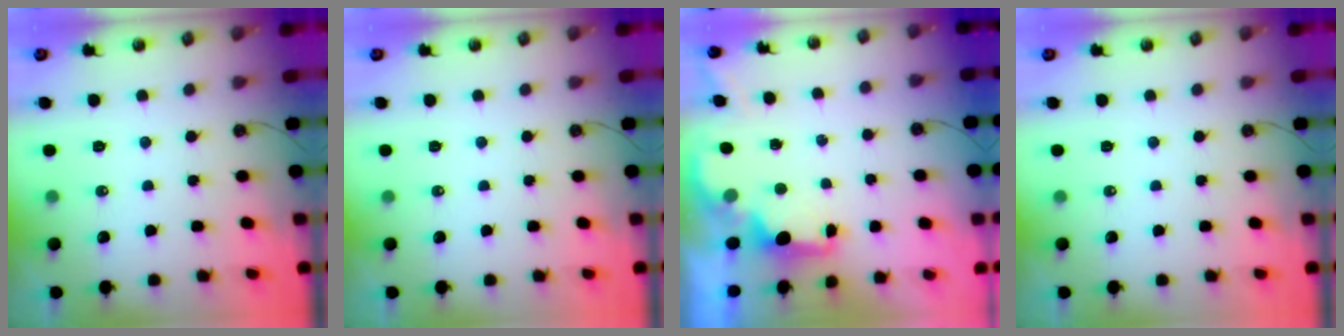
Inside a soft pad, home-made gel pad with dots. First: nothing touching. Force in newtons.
{"total": 0.0}
{"total": 1.8, "press": 1.6, "slide": 0.8}
{"total": 0.0}